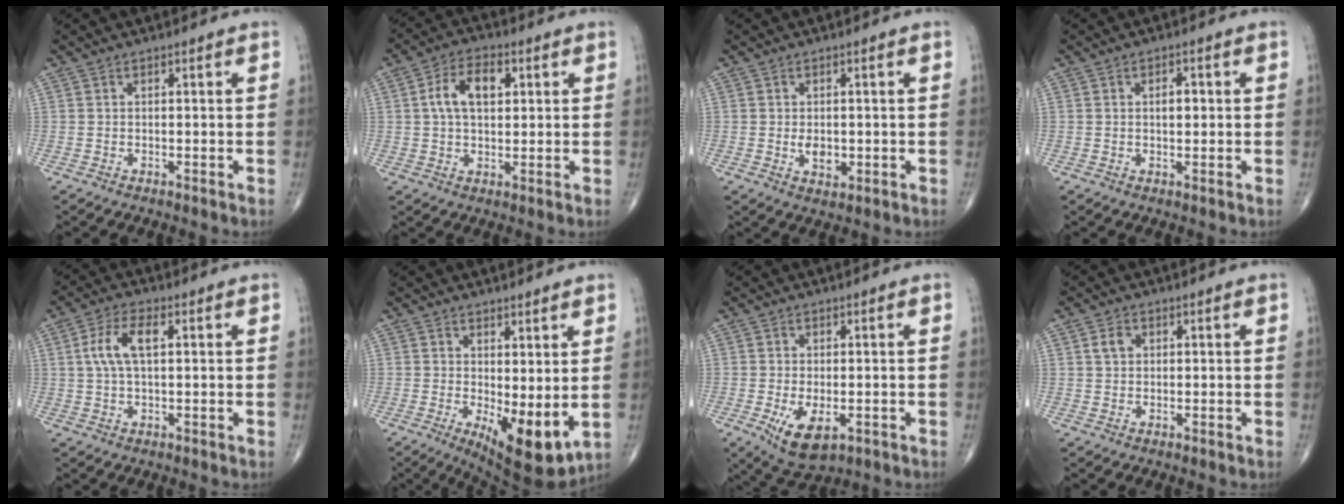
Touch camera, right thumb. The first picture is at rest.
{"total": 8.2, "force": [1.9, 4.8, 6.4], "torque": [-0.105, 0.012, 0.030]}
{"total": 3.3, "force": [-0.3, 2.1, 2.6], "torque": [-0.034, -0.004, -0.001]}
{"total": 2.6, "force": [0.2, 1.5, 2.1], "torque": [-0.024, 0.003, 0.003]}
{"total": 6.6, "force": [1.4, 2.9, 5.8], "torque": [-0.124, 0.013, 0.027]}
{"total": 9.9, "force": [-0.7, 3.7, 9.2], "torque": [-0.132, -0.026, 0.002]}
{"total": 7.2, "force": [-2.3, 3.5, 5.8], "torque": [-0.098, -0.011, -0.030]}
{"total": 2.4, "force": [0.7, 1.9, 1.4], "torque": [-0.020, 0.004, 0.013]}